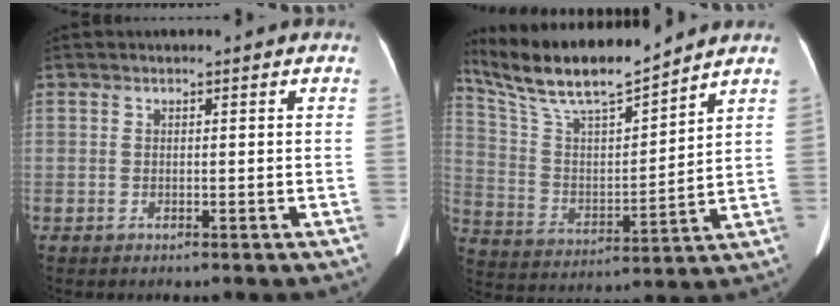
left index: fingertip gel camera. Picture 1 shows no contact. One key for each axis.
{"total": 16.5, "fx": 14.5, "fy": 1.4, "fz": 7.8, "tx": -0.156, "ty": 0.007, "tz": 0.273}